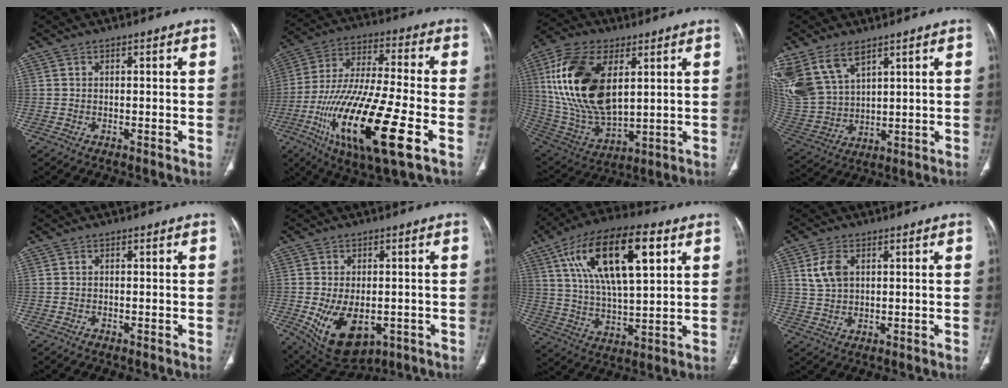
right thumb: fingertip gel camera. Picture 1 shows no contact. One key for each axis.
{"total": 24.9, "fx": -8.9, "fy": 6.6, "fz": 22.3, "tx": -0.470, "ty": -0.003, "tz": -0.154}
{"total": 22.5, "fx": 5.9, "fy": 11.9, "fz": 18.2, "tx": -0.359, "ty": -0.024, "tz": 0.115}
{"total": 15.4, "fx": 8.6, "fy": 8.9, "fz": 9.1, "tx": -0.196, "ty": -0.023, "tz": 0.193}
{"total": 0.5, "fx": -0.4, "fy": 0.4, "fz": 0.1, "tx": -0.001, "ty": 0.001, "tz": -0.009}
{"total": 12.6, "fx": -3.5, "fy": 7.7, "fz": 9.4, "tx": -0.146, "ty": -0.002, "tz": -0.033}
{"total": 21.5, "fx": 8.2, "fy": 8.7, "fz": 17.9, "tx": -0.304, "ty": -0.008, "tz": 0.142}
{"total": 5.4, "fx": 1.7, "fy": 3.4, "fz": 3.8, "tx": -0.073, "ty": 0.000, "tz": 0.038}